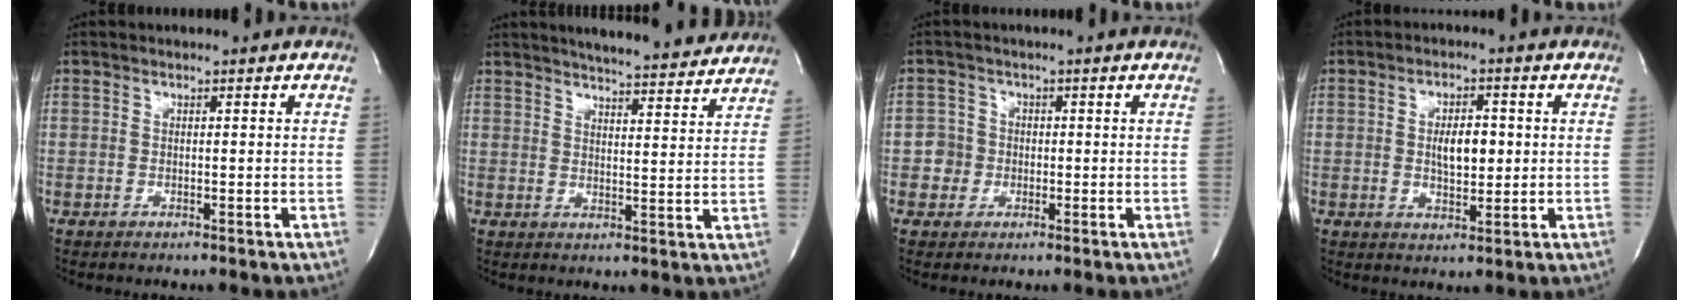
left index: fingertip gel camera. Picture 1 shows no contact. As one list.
[{"total": 16.3, "force": [15.1, 1.6, 6.0], "torque": [-0.087, -0.013, 0.188]}, {"total": 2.6, "force": [-0.6, 2.5, 0.0], "torque": [0.008, 0.004, -0.011]}, {"total": 4.9, "force": [0.1, 2.1, 4.4], "torque": [-0.073, -0.005, 0.006]}]